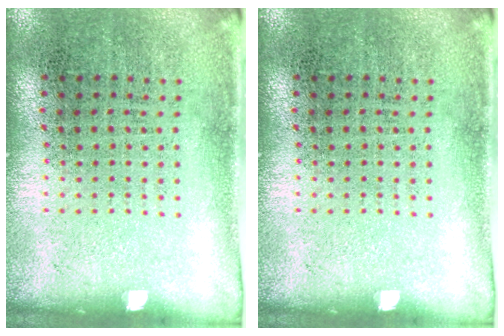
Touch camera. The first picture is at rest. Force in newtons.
{"total": 0.0}